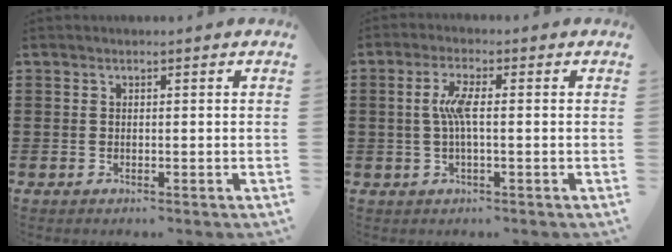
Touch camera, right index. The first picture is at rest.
{"total": 4.4, "force": [0.0, 0.9, 4.4], "torque": [-0.096, -0.002, -0.008]}